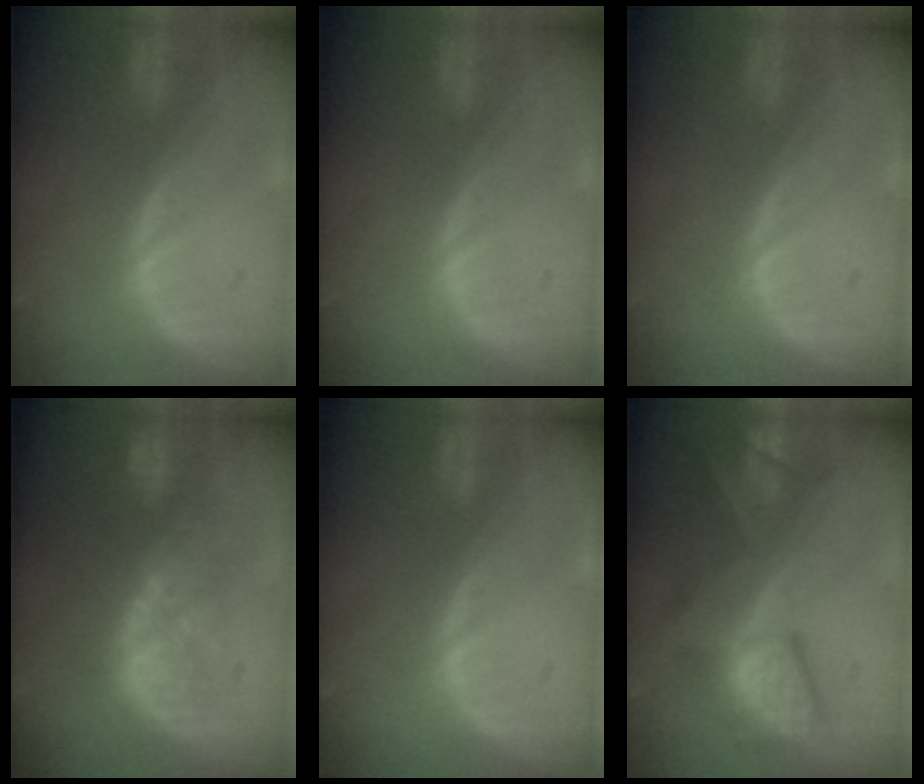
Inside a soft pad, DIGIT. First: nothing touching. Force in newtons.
{"total": 0.0}
{"total": 0.0}
{"total": 8.3, "press": 7.7, "slide": 3.0}
{"total": 0.0}
{"total": 9.6, "press": 8.7, "slide": 4.1}